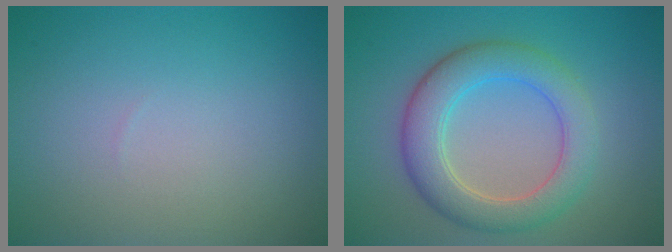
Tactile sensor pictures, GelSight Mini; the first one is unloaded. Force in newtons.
{"total": 5.5, "press": 5.5, "slide": 0.1}